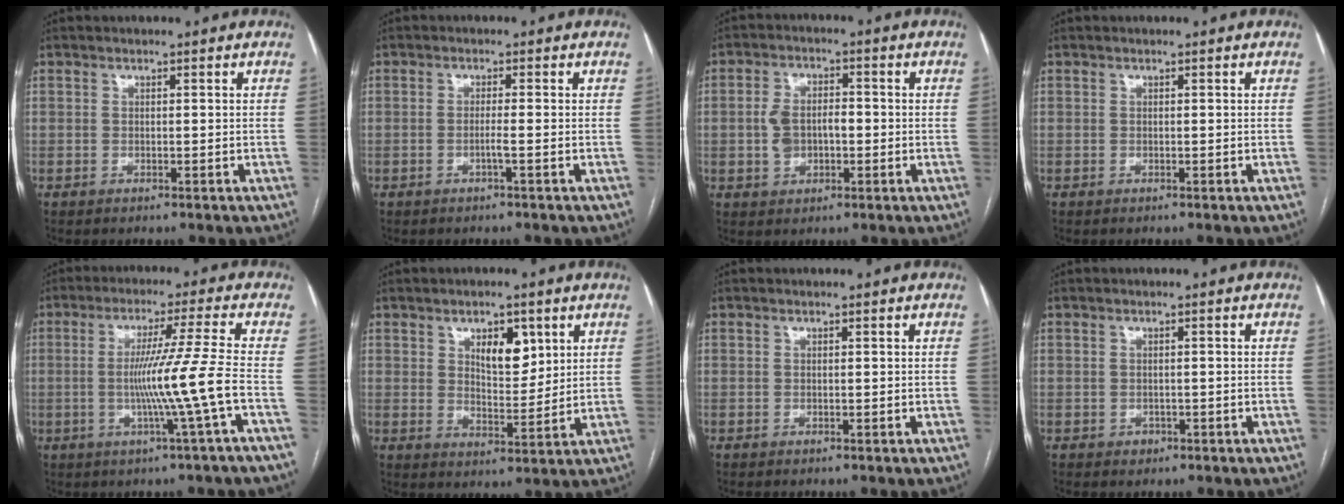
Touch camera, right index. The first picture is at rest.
{"total": 1.5, "force": [-0.7, -0.4, 1.3], "torque": [-0.024, 0.000, -0.014]}
{"total": 5.8, "force": [-0.6, 3.8, 4.3], "torque": [-0.088, 0.018, -0.007]}
{"total": 0.0}
{"total": 9.5, "force": [-2.3, -2.7, 8.8], "torque": [-0.162, -0.004, -0.039]}
{"total": 6.6, "force": [3.0, 3.1, 5.0], "torque": [-0.077, -0.001, 0.052]}
{"total": 0.0}
{"total": 1.4, "force": [-0.6, 1.1, 0.5], "torque": [-0.008, 0.003, -0.003]}